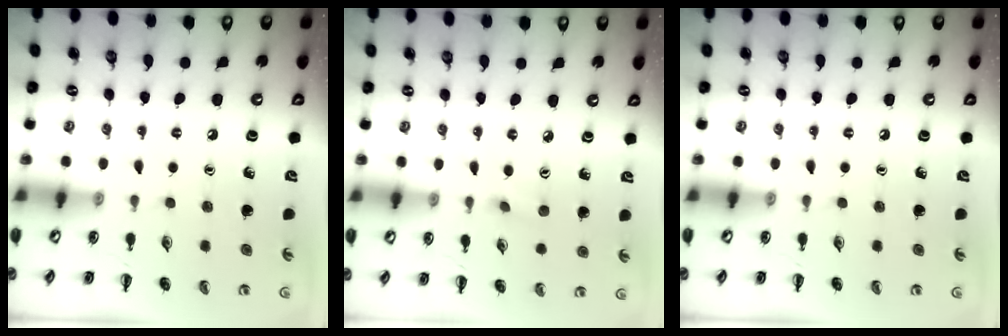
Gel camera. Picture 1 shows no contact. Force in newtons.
{"total": 2.3, "press": 2.2, "slide": 0.8}
{"total": 0.0}